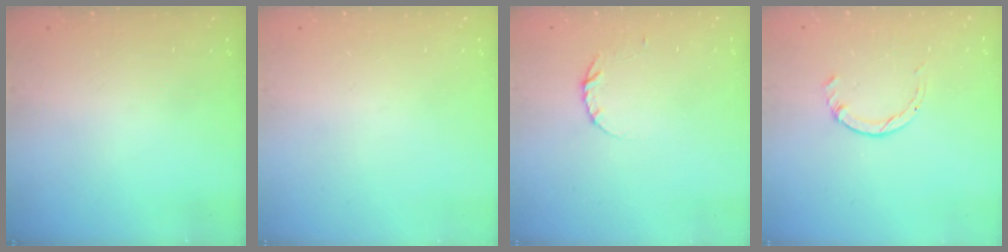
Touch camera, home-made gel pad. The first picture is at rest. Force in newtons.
{"total": 0.0}
{"total": 3.4, "press": 3.4, "slide": 0.4}
{"total": 1.4, "press": 1.4, "slide": 0.2}